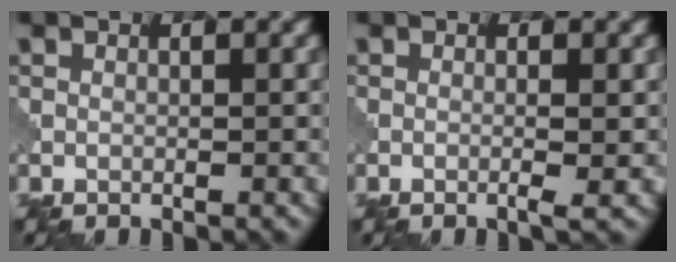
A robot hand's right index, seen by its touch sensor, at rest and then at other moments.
{"total": 1.8, "force": [-0.3, 0.3, 1.7], "torque": [-0.028, 0.000, -0.009]}